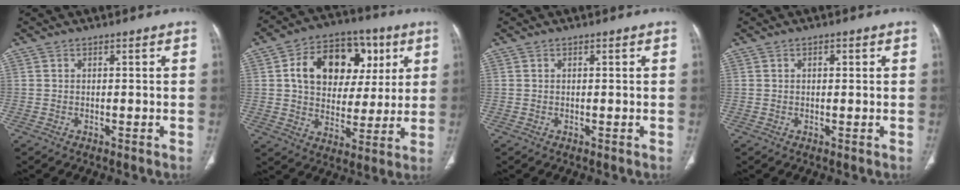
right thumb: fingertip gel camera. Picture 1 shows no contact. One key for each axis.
{"total": 18.8, "fx": 5.5, "fy": 13.3, "fz": 12.1, "tx": -0.153, "ty": 0.007, "tz": 0.089}
{"total": 0.0}
{"total": 1.1, "fx": 0.4, "fy": 0.6, "fz": 0.8, "tx": -0.012, "ty": 0.001, "tz": 0.005}